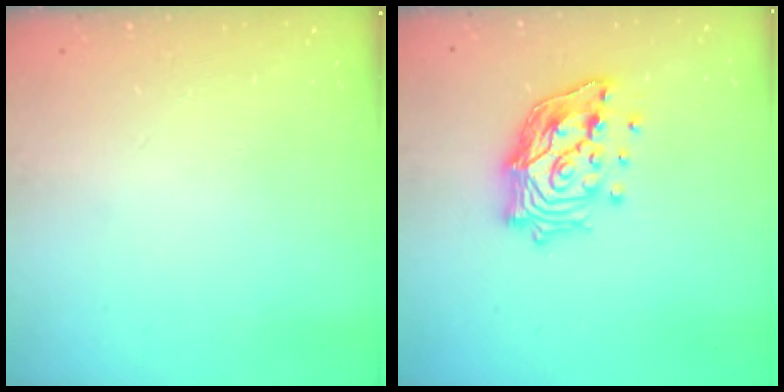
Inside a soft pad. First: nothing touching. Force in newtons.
{"total": 16.9, "press": 16.7, "slide": 2.7}